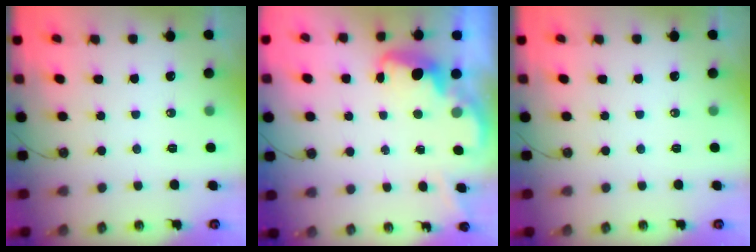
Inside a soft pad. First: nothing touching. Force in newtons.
{"total": 2.7, "press": 2.6, "slide": 0.8}
{"total": 0.0}